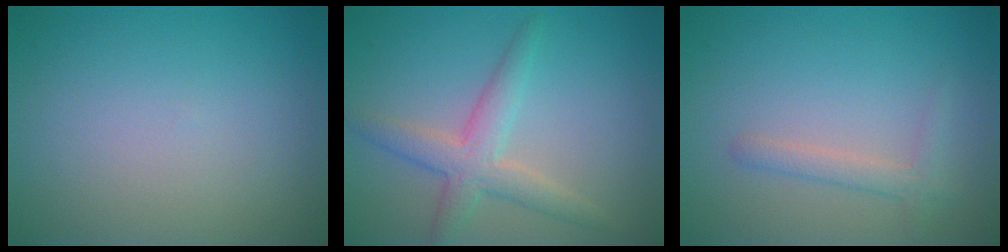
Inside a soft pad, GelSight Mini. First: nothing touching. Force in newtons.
{"total": 3.7, "press": 3.7, "slide": 0.1}
{"total": 1.7, "press": 1.7, "slide": 0.1}